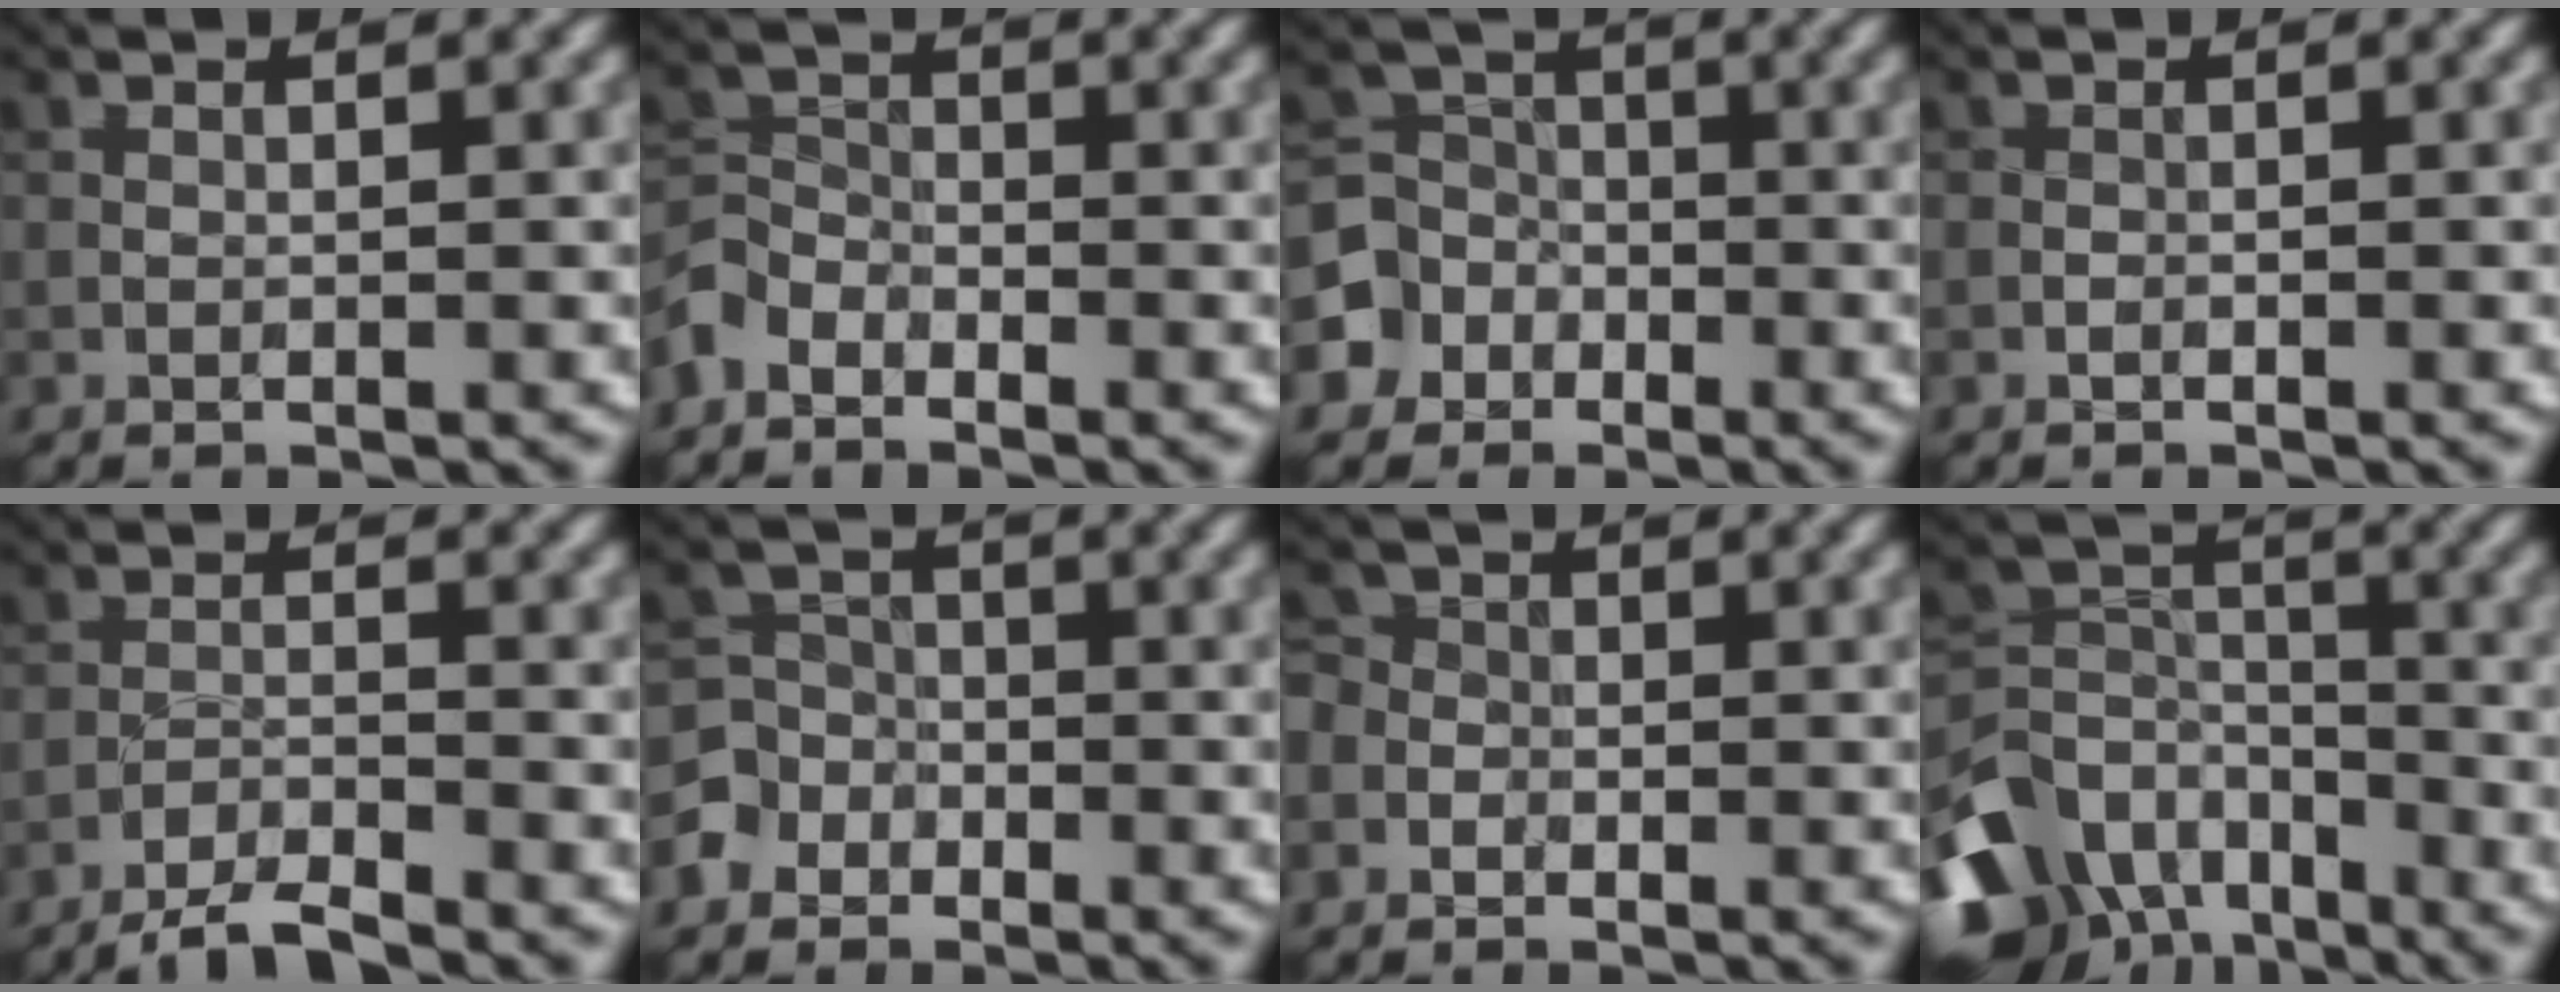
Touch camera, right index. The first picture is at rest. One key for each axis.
{"total": 2.7, "fx": -2.2, "fy": 1.5, "fz": 0.5, "tx": -0.014, "ty": 0.004, "tz": -0.056}
{"total": 4.9, "fx": -2.3, "fy": 4.3, "fz": 0.5, "tx": 0.008, "ty": 0.006, "tz": -0.066}
{"total": 0.0}
{"total": 3.9, "fx": -3.5, "fy": 0.4, "fz": 1.8, "tx": -0.034, "ty": 0.000, "tz": -0.070}
{"total": 3.5, "fx": -1.9, "fy": 2.9, "fz": 0.1, "tx": 0.022, "ty": 0.006, "tz": -0.051}
{"total": 2.7, "fx": -1.1, "fy": 2.4, "fz": 0.6, "tx": 0.008, "ty": 0.015, "tz": -0.037}
{"total": 10.2, "fx": -6.1, "fy": 6.7, "fz": 4.8, "tx": -0.107, "ty": -0.008, "tz": -0.122}